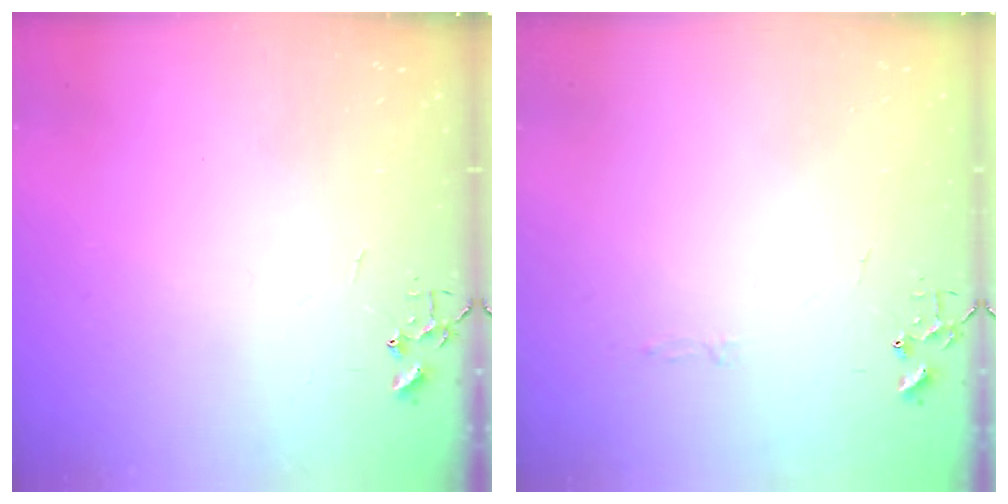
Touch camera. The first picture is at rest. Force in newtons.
{"total": 2.8, "press": 2.8, "slide": 0.4}